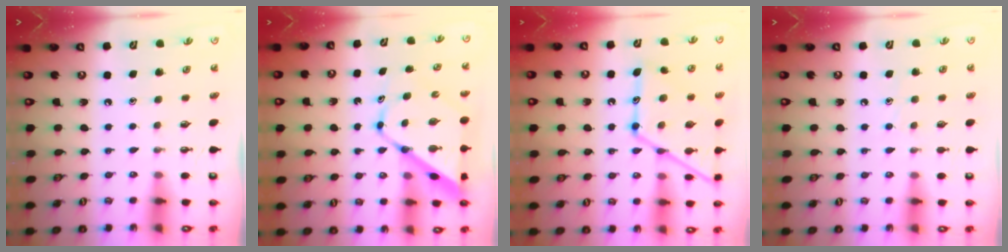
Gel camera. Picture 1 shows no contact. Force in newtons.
{"total": 11.0, "press": 10.9, "slide": 0.9}
{"total": 16.1, "press": 16.0, "slide": 1.2}
{"total": 5.9, "press": 5.8, "slide": 0.7}